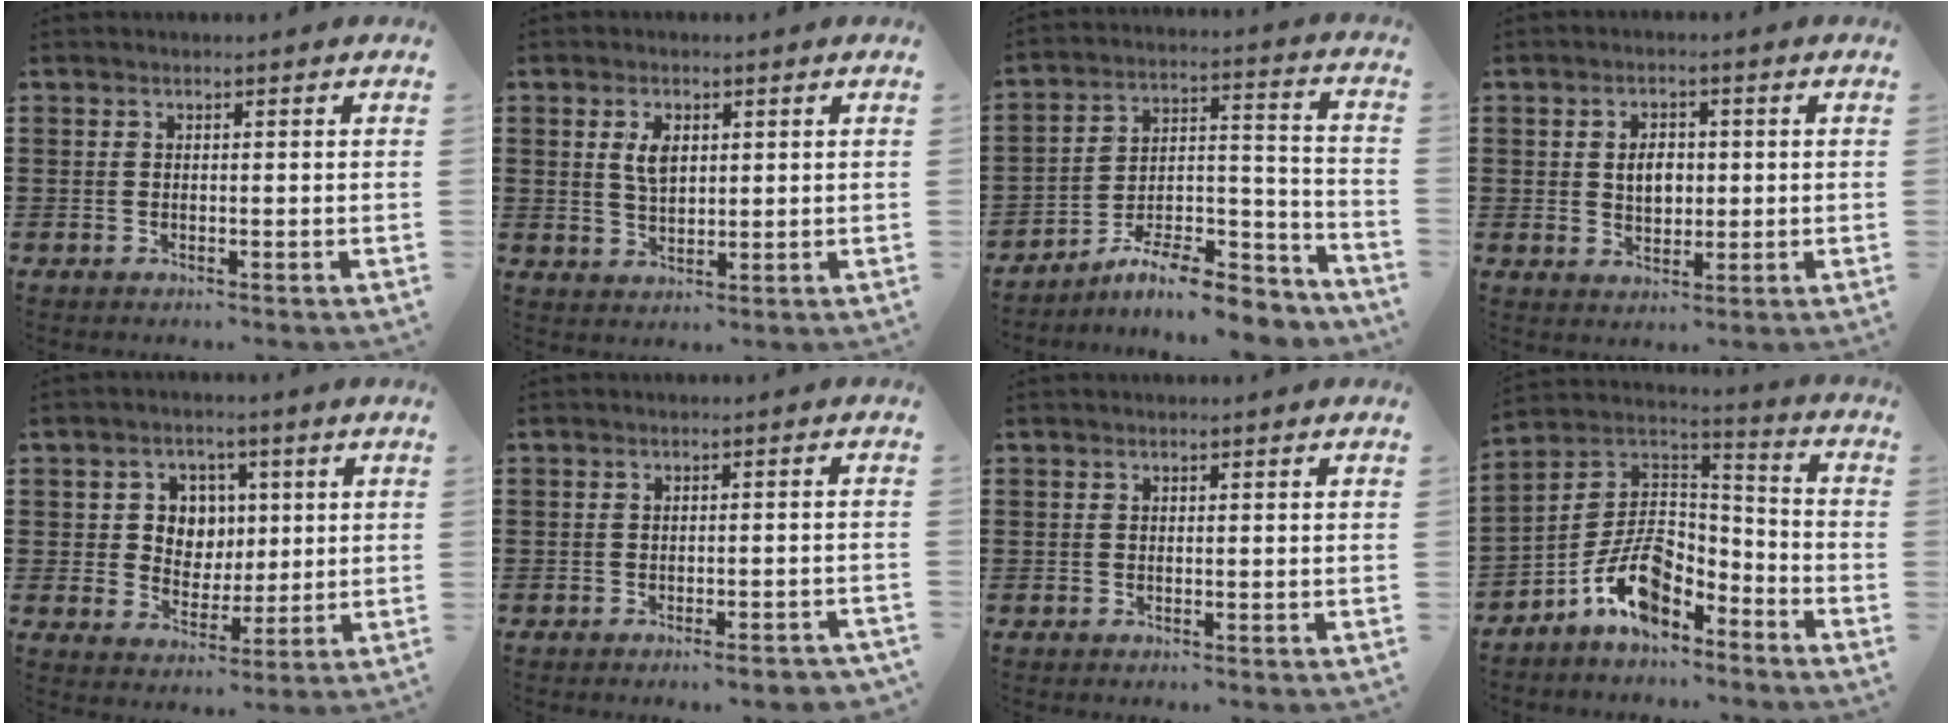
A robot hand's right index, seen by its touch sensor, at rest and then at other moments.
{"total": 3.7, "force": [1.3, 2.0, 2.9], "torque": [-0.065, 0.009, 0.021]}
{"total": 9.6, "force": [-8.4, 2.1, 4.3], "torque": [-0.057, 0.029, -0.157]}
{"total": 3.7, "force": [0.2, 2.5, 2.7], "torque": [-0.044, 0.003, -0.002]}
{"total": 5.9, "force": [1.7, 5.4, 1.7], "torque": [-0.054, 0.015, 0.027]}
{"total": 1.9, "force": [-1.6, 0.1, 1.0], "torque": [-0.017, 0.000, -0.030]}
{"total": 0.0}
{"total": 10.5, "force": [-6.2, 5.5, 6.4], "torque": [-0.143, 0.010, -0.122]}